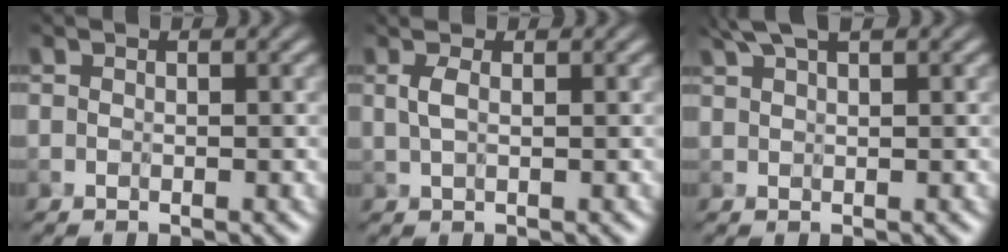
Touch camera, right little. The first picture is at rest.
{"total": 1.5, "force": [0.5, 0.7, 1.3], "torque": [-0.032, 0.003, 0.011]}
{"total": 2.9, "force": [2.2, 0.6, 1.7], "torque": [-0.028, 0.009, 0.044]}